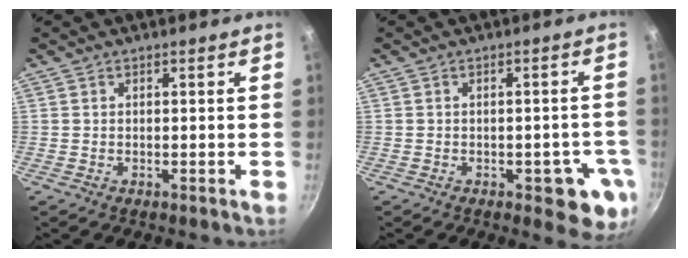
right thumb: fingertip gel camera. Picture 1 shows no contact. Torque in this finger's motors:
{"motor_torque": [0.23, 0.46, -0.13, 0.09, 0.19]}